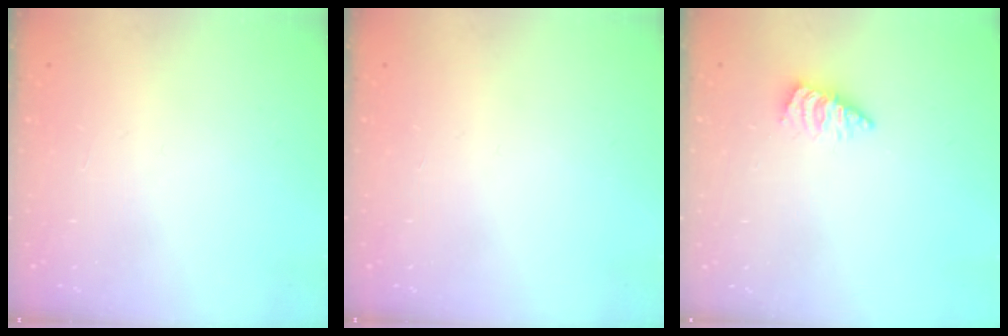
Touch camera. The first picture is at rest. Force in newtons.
{"total": 0.0}
{"total": 2.3, "press": 2.3, "slide": 0.3}